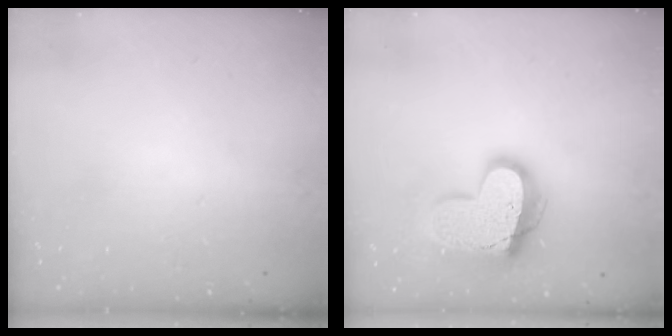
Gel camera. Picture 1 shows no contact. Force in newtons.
{"total": 16.8, "press": 16.7, "slide": 1.5}